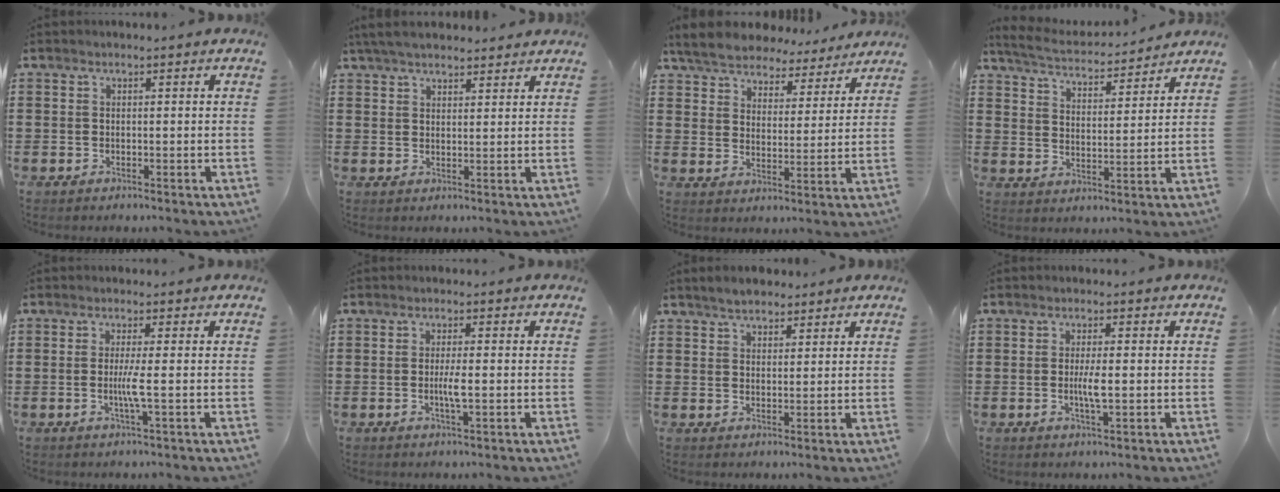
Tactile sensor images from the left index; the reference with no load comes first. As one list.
[{"total": 4.6, "force": [4.1, 1.0, 1.7], "torque": [-0.044, -0.002, 0.079]}, {"total": 6.5, "force": [6.3, 1.2, 0.8], "torque": [-0.050, -0.037, 0.112]}, {"total": 4.7, "force": [4.6, 0.1, 0.9], "torque": [-0.043, -0.031, 0.077]}, {"total": 3.5, "force": [-0.4, -0.5, 3.4], "torque": [-0.068, -0.012, -0.013]}, {"total": 3.0, "force": [-0.4, 0.3, 2.9], "torque": [-0.059, -0.004, -0.010]}, {"total": 3.0, "force": [2.7, 1.2, 0.6], "torque": [-0.019, 0.006, 0.051]}, {"total": 3.4, "force": [-0.3, 0.5, 3.4], "torque": [-0.067, -0.005, -0.008]}]